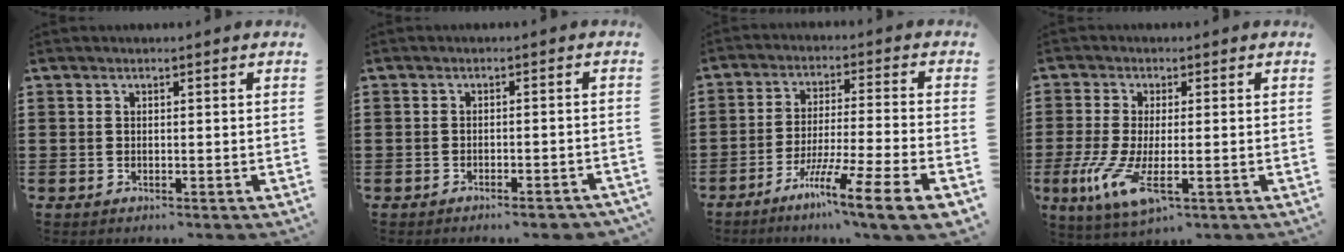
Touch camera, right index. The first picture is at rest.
{"total": 2.1, "force": [-1.9, -0.1, 0.9], "torque": [-0.017, -0.002, -0.038]}
{"total": 10.2, "force": [-6.9, -0.4, 7.5], "torque": [-0.135, -0.001, -0.134]}
{"total": 7.7, "force": [-2.7, 2.0, 6.9], "torque": [-0.157, -0.024, -0.048]}